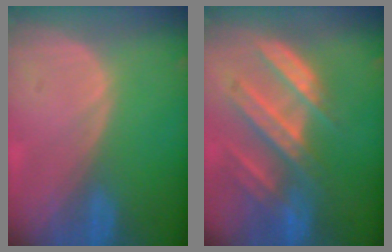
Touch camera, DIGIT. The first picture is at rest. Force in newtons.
{"total": 8.9, "press": 8.0, "slide": 4.0}